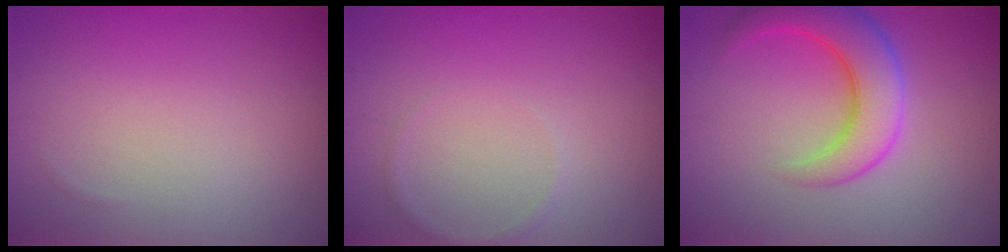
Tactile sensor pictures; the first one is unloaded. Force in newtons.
{"total": 0.7, "press": 0.7, "slide": 0.0}
{"total": 5.8, "press": 5.8, "slide": 0.3}